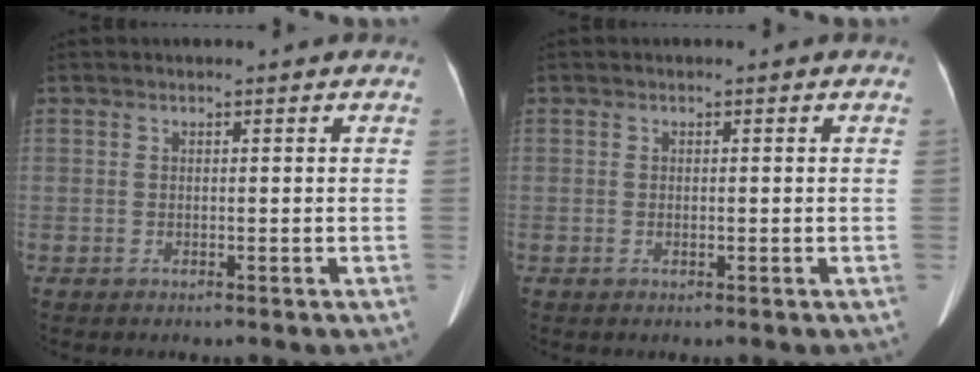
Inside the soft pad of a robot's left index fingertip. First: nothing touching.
{"total": 0.6, "force": [-0.2, 0.3, 0.5], "torque": [-0.011, -0.001, -0.004]}